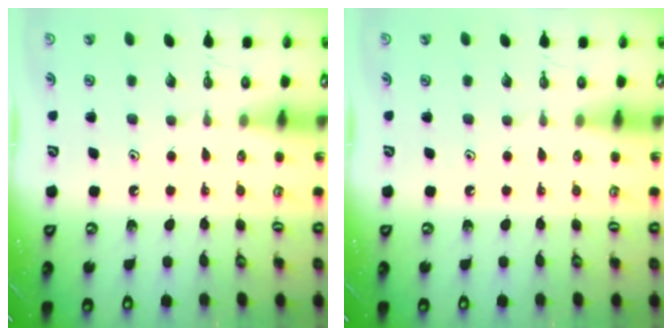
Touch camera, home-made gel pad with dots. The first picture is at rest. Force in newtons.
{"total": 0.0}